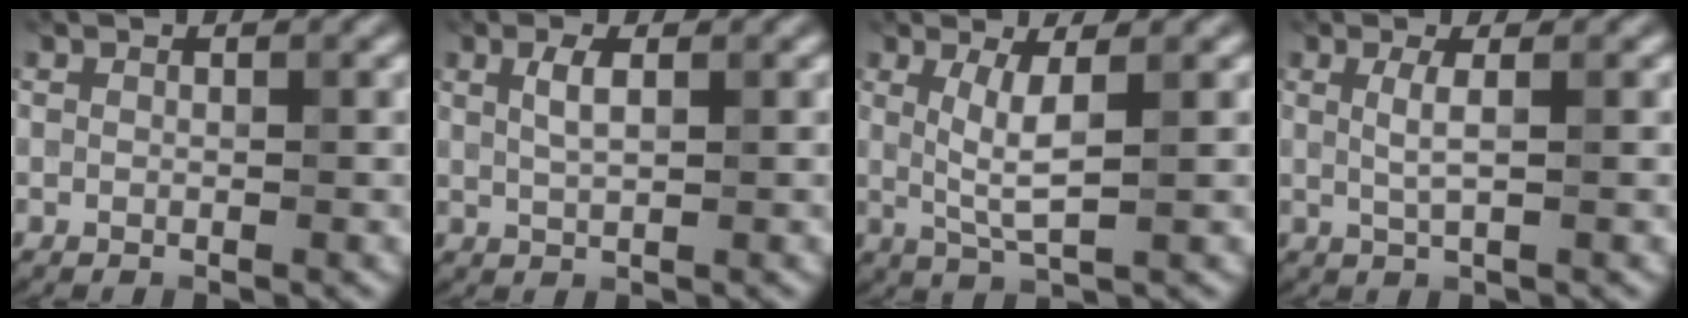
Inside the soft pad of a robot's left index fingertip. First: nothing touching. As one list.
[{"total": 1.8, "force": [0.8, 0.5, 1.6], "torque": [-0.035, 0.005, 0.016]}, {"total": 3.4, "force": [0.6, 0.5, 3.3], "torque": [-0.072, -0.004, 0.015]}, {"total": 1.9, "force": [0.3, 0.3, 1.9], "torque": [-0.035, 0.000, 0.005]}]